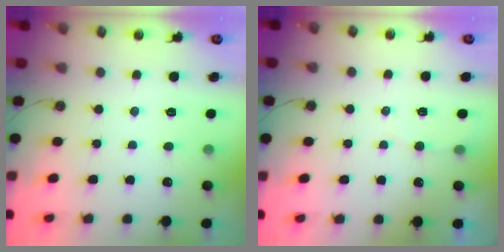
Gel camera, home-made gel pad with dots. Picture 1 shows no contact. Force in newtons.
{"total": 1.7, "press": 1.7, "slide": 0.2}